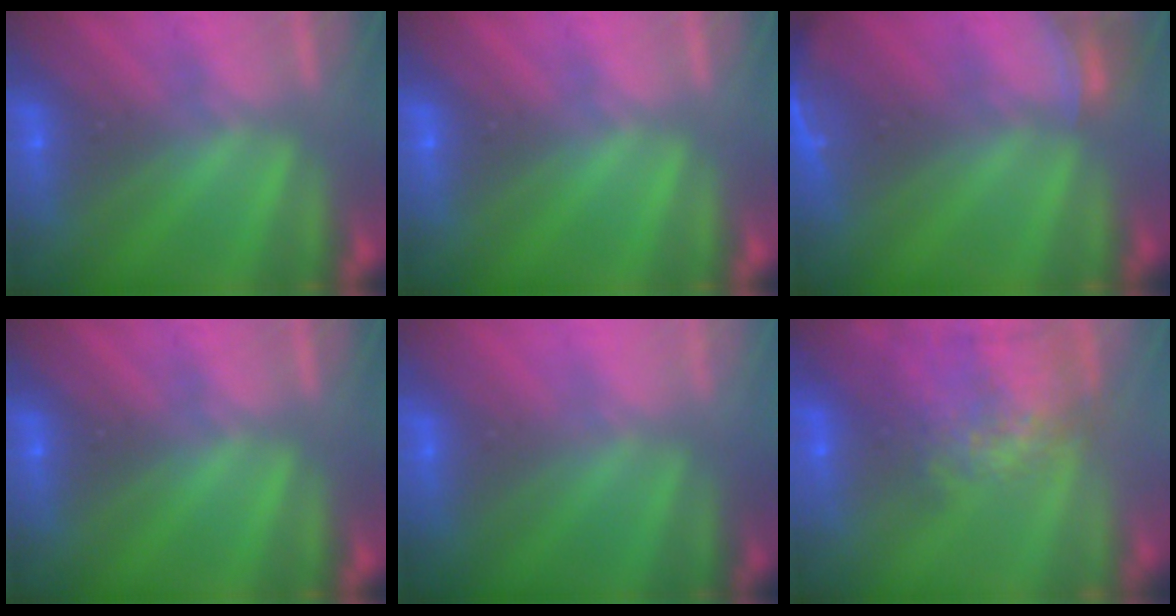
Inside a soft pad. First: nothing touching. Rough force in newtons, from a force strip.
{"total": 0.0}
{"total": 2.8}
{"total": 0.0}
{"total": 2.4}
{"total": 7.0}